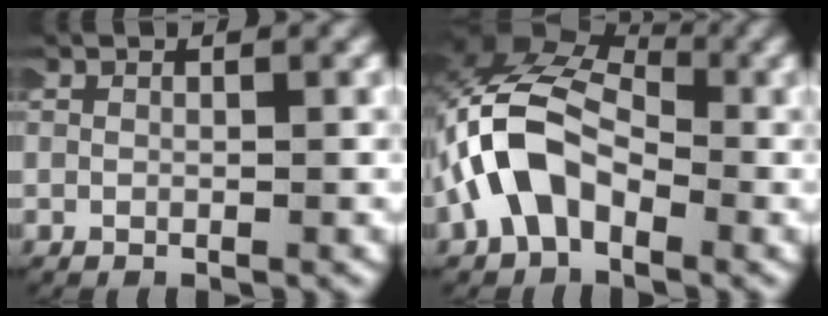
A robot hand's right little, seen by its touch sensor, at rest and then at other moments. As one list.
[{"total": 6.8, "force": [0.3, 4.8, 4.9], "torque": [-0.127, -0.002, 0.001]}]